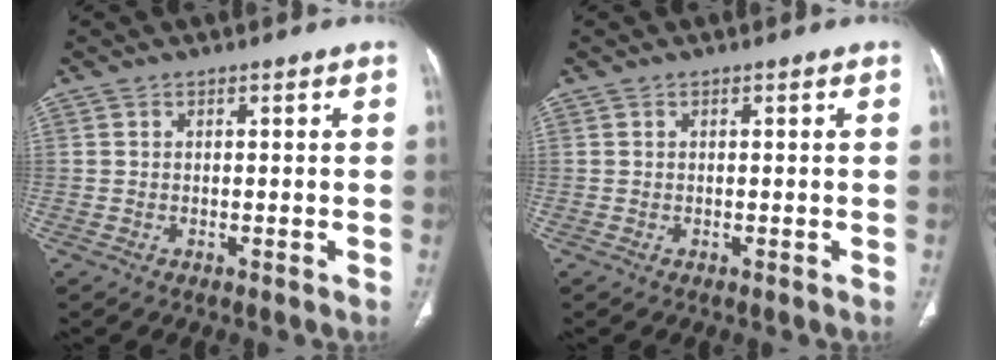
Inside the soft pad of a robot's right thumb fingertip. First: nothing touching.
{"total": 0.0}